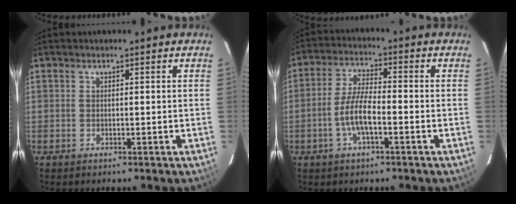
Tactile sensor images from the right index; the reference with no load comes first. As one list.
[{"total": 6.2, "force": [-2.3, 1.6, 5.6], "torque": [-0.115, 0.006, -0.045]}]